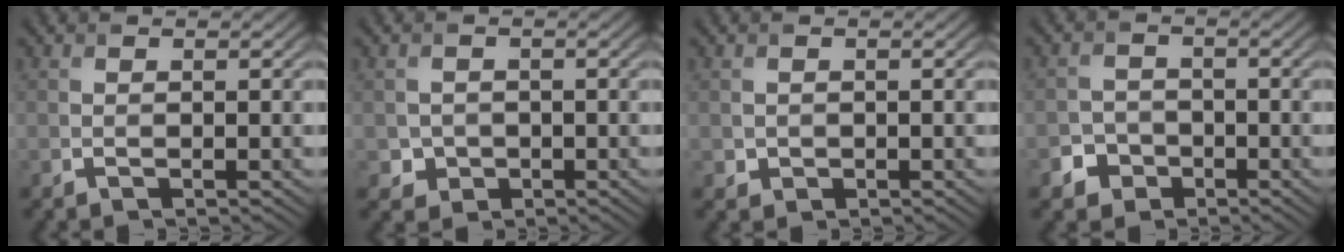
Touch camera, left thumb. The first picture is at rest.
{"total": 2.3, "force": [-0.5, 2.1, 0.4], "torque": [-0.010, -0.006, -0.012]}
{"total": 1.1, "force": [0.0, 1.1, 0.2], "torque": [-0.003, -0.008, -0.003]}
{"total": 3.3, "force": [-1.8, 2.6, 0.8], "torque": [-0.010, -0.001, -0.039]}